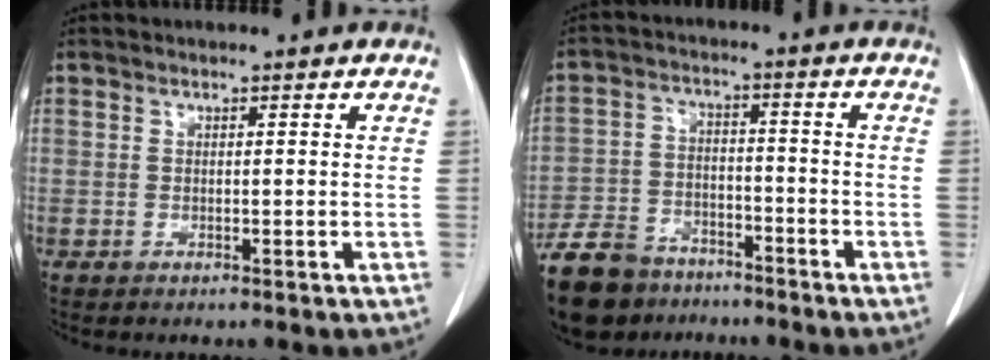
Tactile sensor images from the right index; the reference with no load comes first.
{"total": 13.2, "force": [-10.1, 7.0, 4.9], "torque": [-0.110, 0.000, -0.173]}